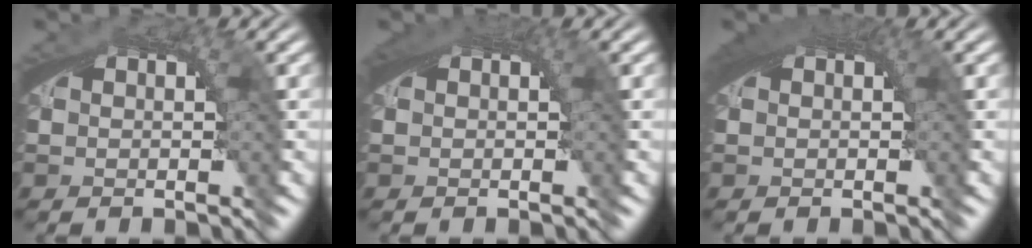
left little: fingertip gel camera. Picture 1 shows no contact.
{"total": 1.4, "force": [0.5, 0.2, 1.3], "torque": [-0.019, 0.003, 0.008]}
{"total": 2.4, "force": [1.0, 0.6, 2.1], "torque": [-0.026, 0.009, 0.014]}